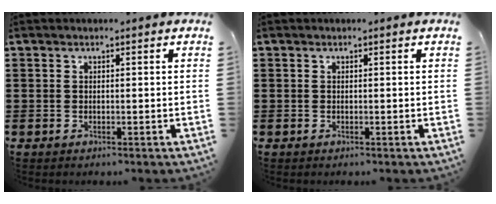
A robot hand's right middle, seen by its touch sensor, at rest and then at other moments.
{"total": 0.0}